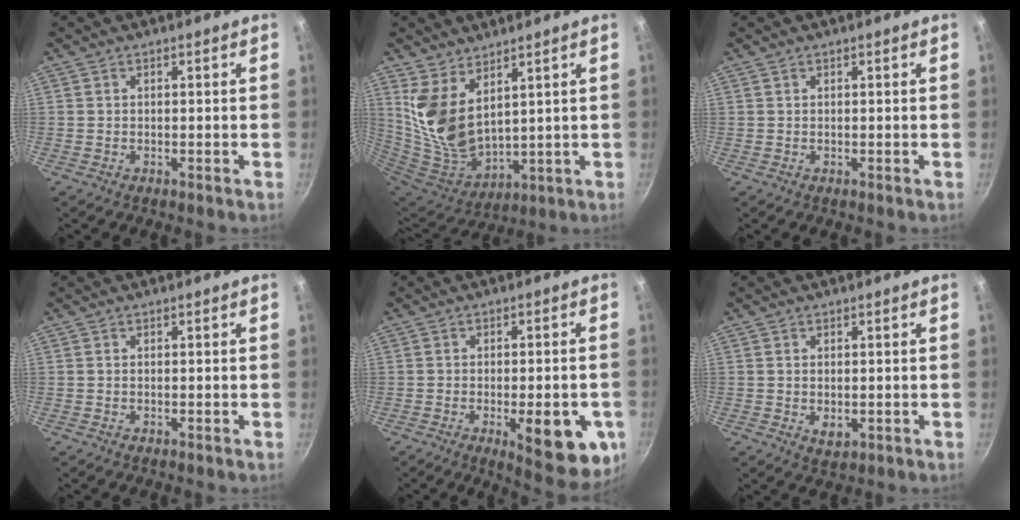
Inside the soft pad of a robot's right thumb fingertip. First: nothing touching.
{"total": 12.6, "force": [6.1, 6.8, 8.7], "torque": [-0.164, -0.068, 0.139]}
{"total": 0.0}
{"total": 0.0}
{"total": 14.8, "force": [-4.6, 5.5, 12.9], "torque": [-0.127, -0.001, -0.053]}
{"total": 3.1, "force": [-0.3, 2.0, 2.3], "torque": [-0.036, -0.009, -0.002]}